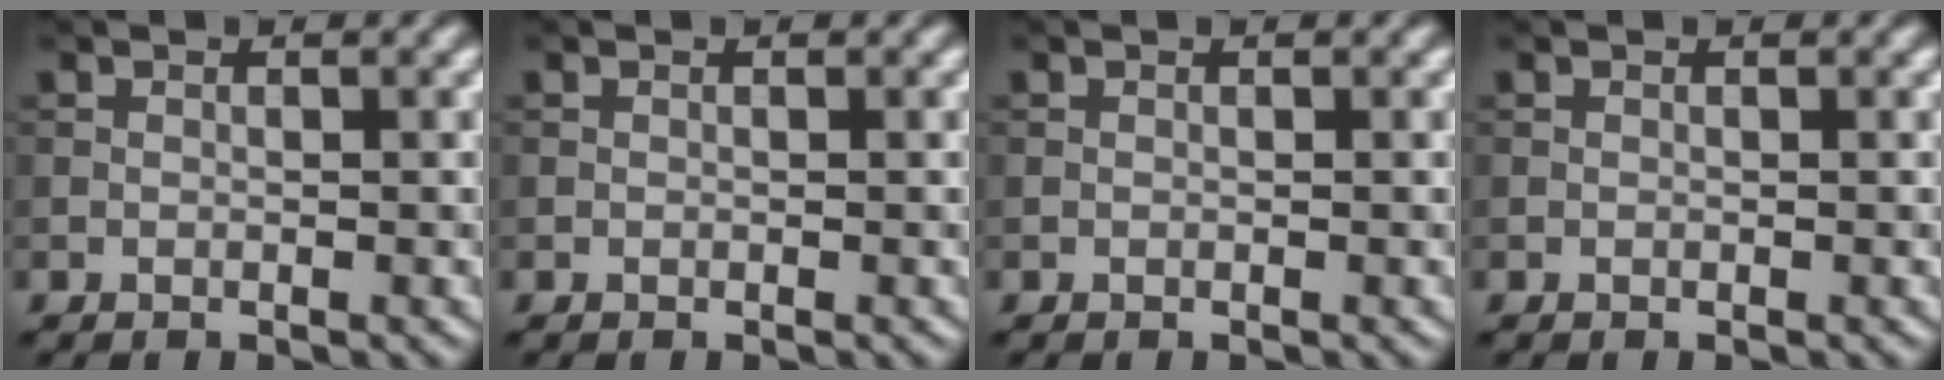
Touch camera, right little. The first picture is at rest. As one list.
[{"total": 0.0}, {"total": 0.0}, {"total": 0.0}]